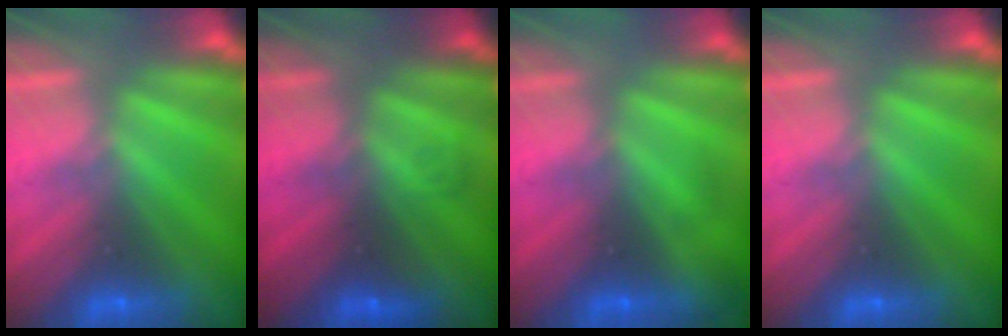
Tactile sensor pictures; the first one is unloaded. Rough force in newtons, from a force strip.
{"total": 1.7}
{"total": 1.9}
{"total": 0.0}